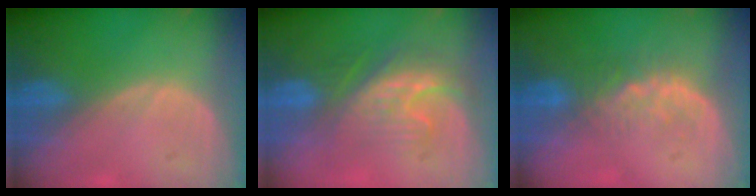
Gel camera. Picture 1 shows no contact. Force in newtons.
{"total": 8.7, "press": 7.5, "slide": 4.5}
{"total": 4.4, "press": 4.0, "slide": 1.9}